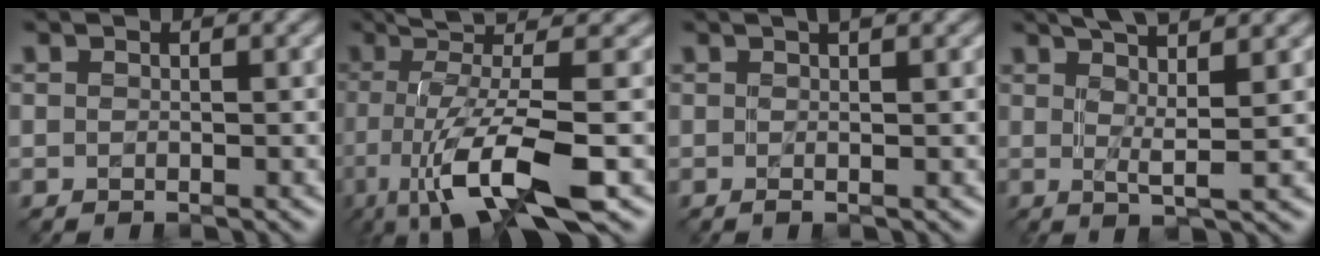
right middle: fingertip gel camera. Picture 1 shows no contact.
{"total": 10.0, "force": [-2.7, 2.4, 9.3], "torque": [-0.152, 0.008, -0.056]}
{"total": 2.4, "force": [0.6, 0.7, 2.3], "torque": [-0.028, 0.002, -0.003]}
{"total": 6.3, "force": [3.1, 1.1, 5.3], "torque": [-0.076, 0.007, 0.044]}